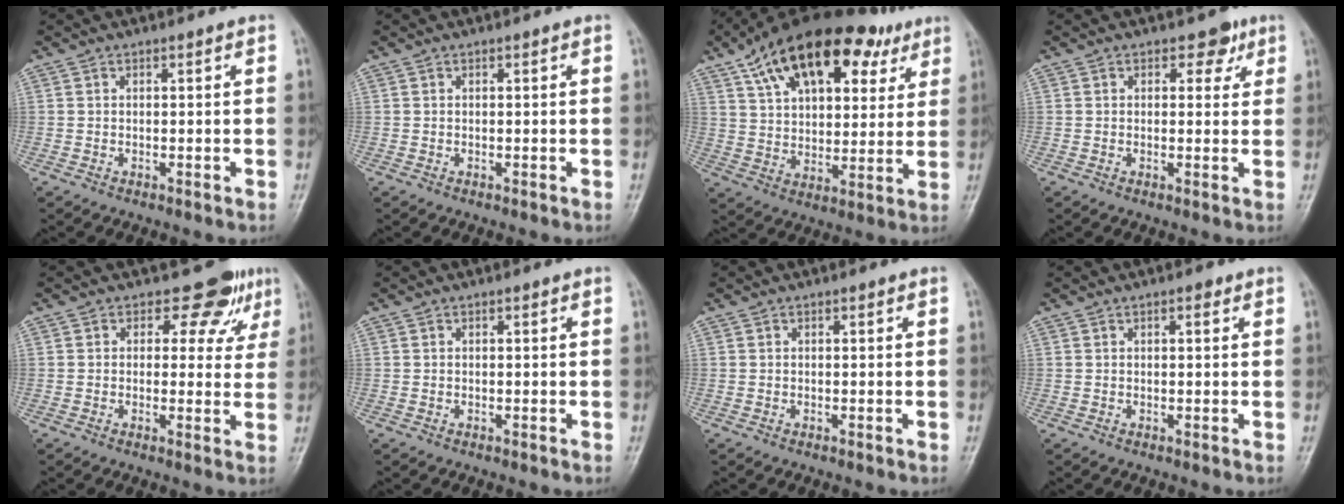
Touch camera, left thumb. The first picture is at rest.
{"total": 0.0}
{"total": 24.3, "force": [12.5, 12.9, 16.3], "torque": [-0.232, 0.001, 0.200]}
{"total": 3.4, "force": [1.7, 2.4, 1.7], "torque": [0.004, -0.004, 0.017]}
{"total": 6.1, "force": [3.8, 4.1, 2.5], "torque": [0.006, -0.017, 0.037]}
{"total": 0.0}
{"total": 0.0}
{"total": 1.3, "force": [0.6, 0.6, 1.0], "torque": [-0.012, 0.001, 0.005]}